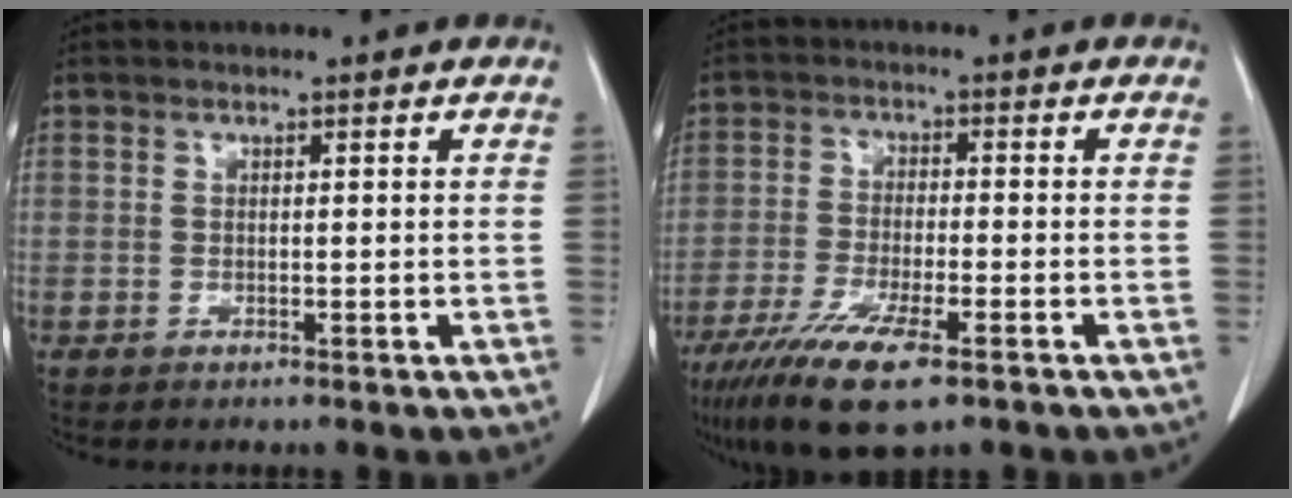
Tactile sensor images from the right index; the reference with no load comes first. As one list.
[{"total": 10.7, "force": [-6.6, 1.9, 8.2], "torque": [-0.151, -0.026, -0.112]}]